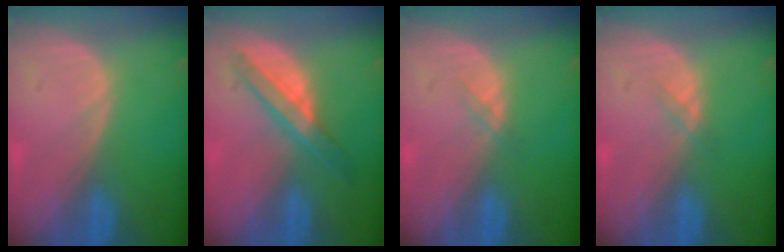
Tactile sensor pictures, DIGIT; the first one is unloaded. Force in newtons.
{"total": 5.4, "press": 5.3, "slide": 0.8}
{"total": 1.0, "press": 1.0, "slide": 0.2}
{"total": 1.0, "press": 1.0, "slide": 0.2}